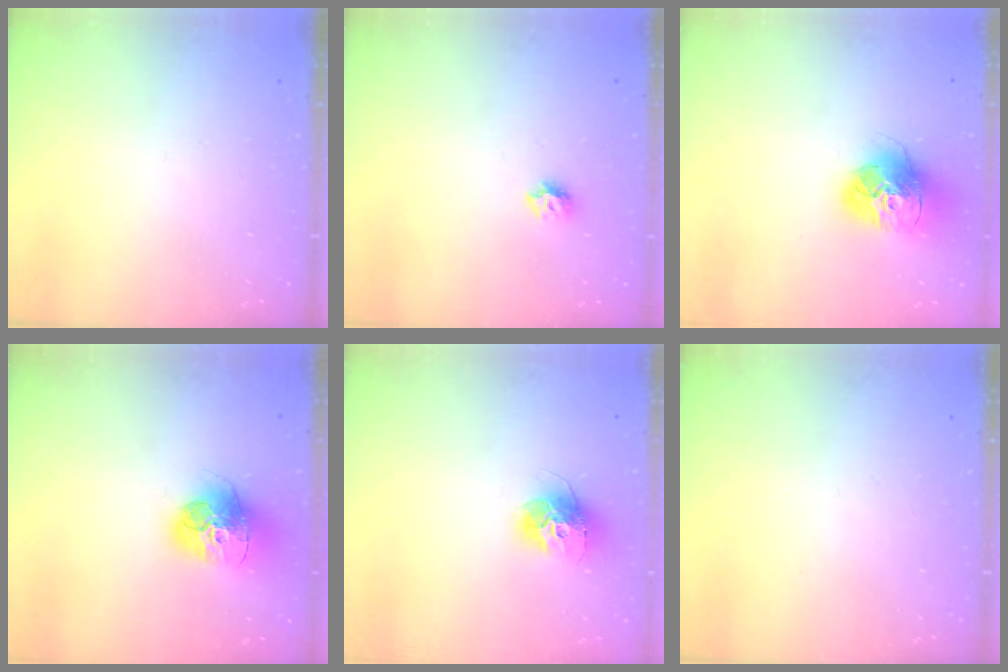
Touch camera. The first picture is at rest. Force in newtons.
{"total": 5.8, "press": 5.8, "slide": 0.7}
{"total": 16.1, "press": 16.0, "slide": 1.6}
{"total": 16.0, "press": 16.0, "slide": 1.5}
{"total": 12.6, "press": 12.6, "slide": 1.1}
{"total": 0.0}